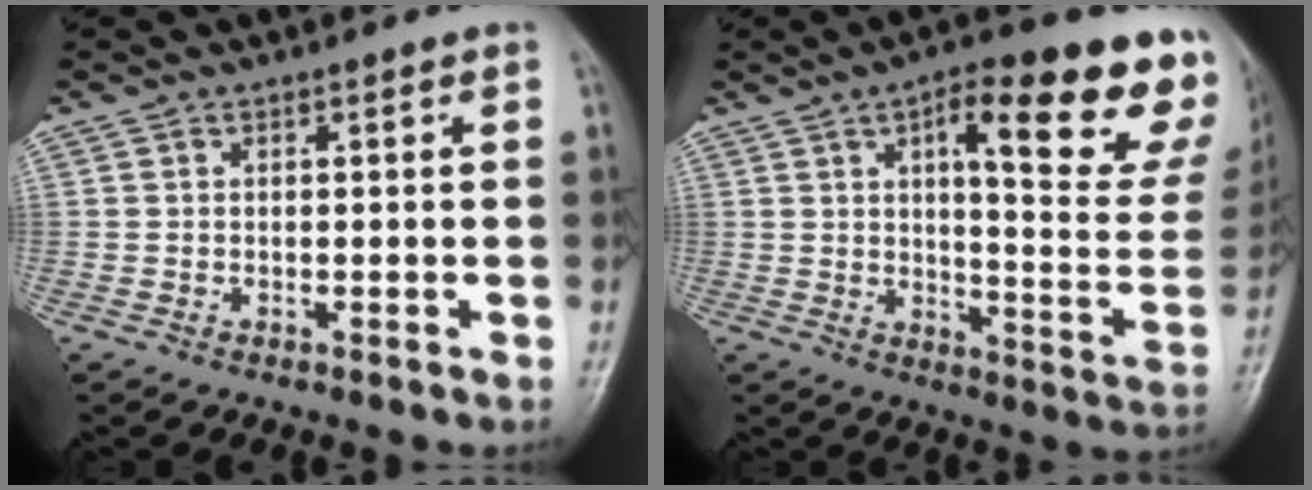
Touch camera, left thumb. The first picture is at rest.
{"total": 22.3, "force": [11.8, 6.3, 17.8], "torque": [-0.197, -0.043, 0.155]}